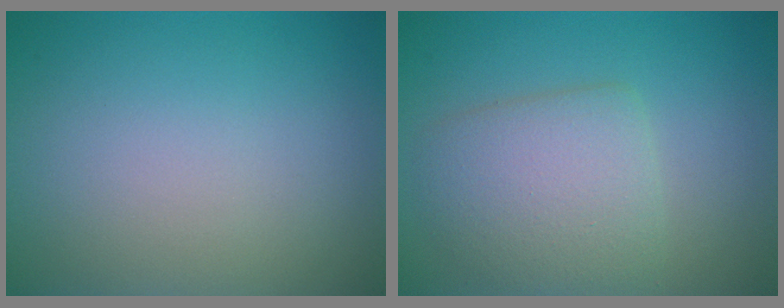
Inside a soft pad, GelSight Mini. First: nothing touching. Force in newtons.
{"total": 4.3, "press": 4.3, "slide": 0.4}